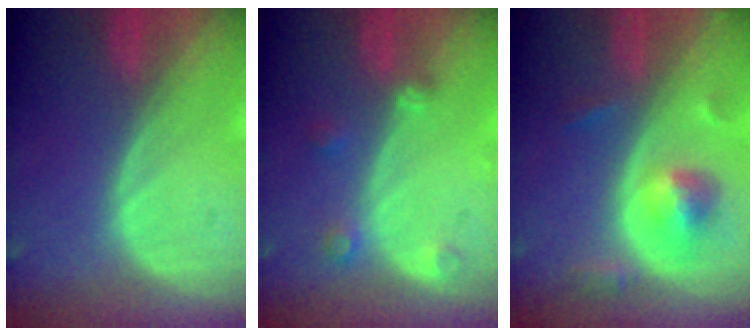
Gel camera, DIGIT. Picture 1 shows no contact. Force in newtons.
{"total": 2.7, "press": 2.7, "slide": 0.3}
{"total": 5.6, "press": 5.3, "slide": 1.8}